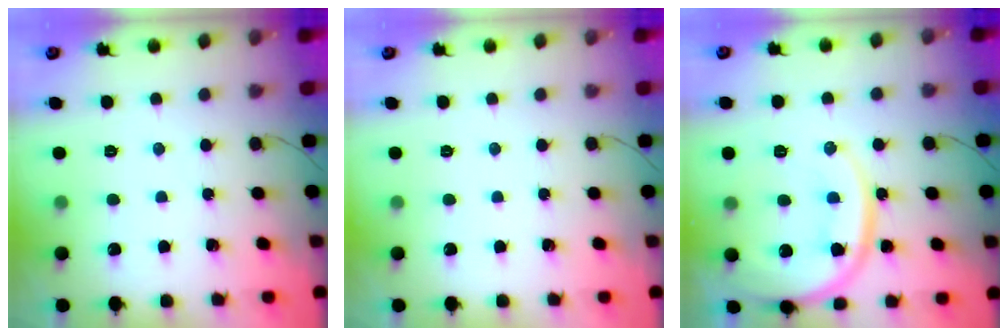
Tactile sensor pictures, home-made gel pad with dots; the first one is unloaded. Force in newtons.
{"total": 0.0}
{"total": 16.7, "press": 16.6, "slide": 1.6}